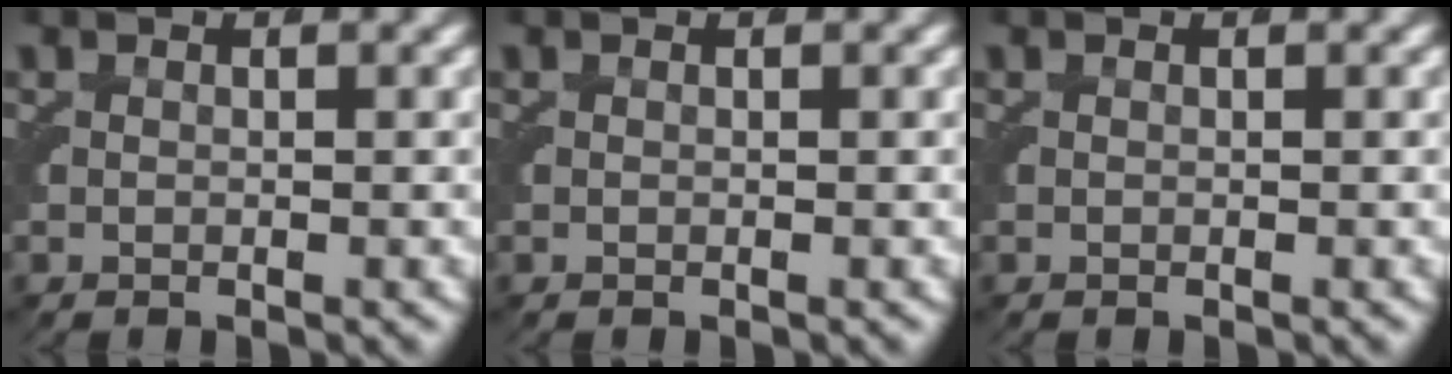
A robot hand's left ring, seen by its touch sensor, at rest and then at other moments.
{"total": 0.0}
{"total": 0.0}